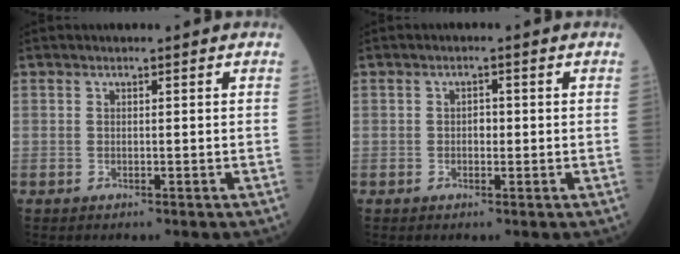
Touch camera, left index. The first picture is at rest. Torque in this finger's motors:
{"motor_torque": [0.05, 0.21, -0.01, 0.00]}